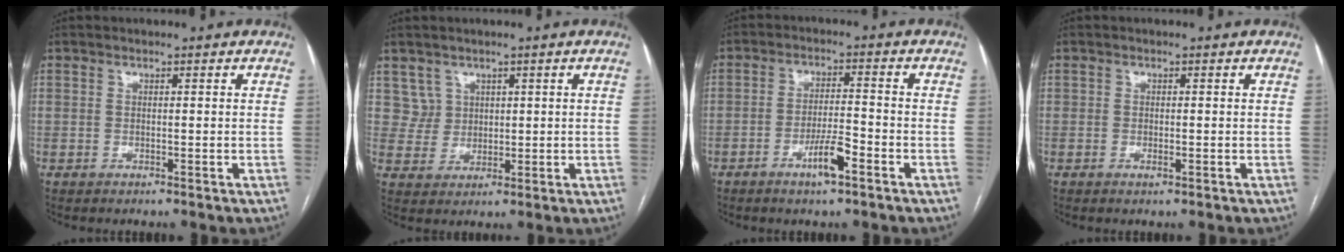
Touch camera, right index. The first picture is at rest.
{"total": 7.0, "force": [3.8, 5.9, -0.1], "torque": [-0.009, 0.024, 0.089]}
{"total": 5.4, "force": [-3.0, 0.7, 4.5], "torque": [-0.084, 0.001, -0.051]}
{"total": 0.8, "force": [-0.2, 0.4, 0.7], "torque": [-0.008, 0.002, 0.000]}